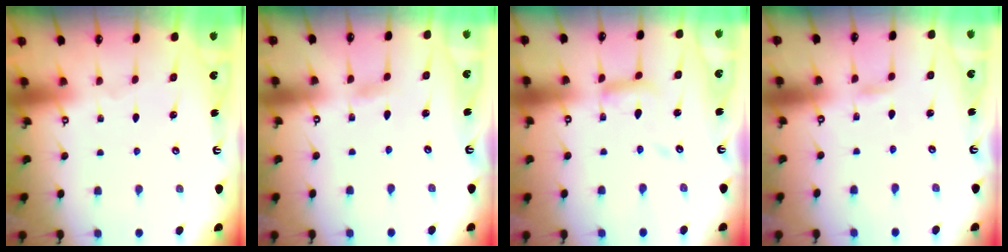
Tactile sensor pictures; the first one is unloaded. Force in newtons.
{"total": 2.4, "press": 2.4, "slide": 0.3}
{"total": 9.2, "press": 9.1, "slide": 0.7}
{"total": 2.8, "press": 2.8, "slide": 0.2}